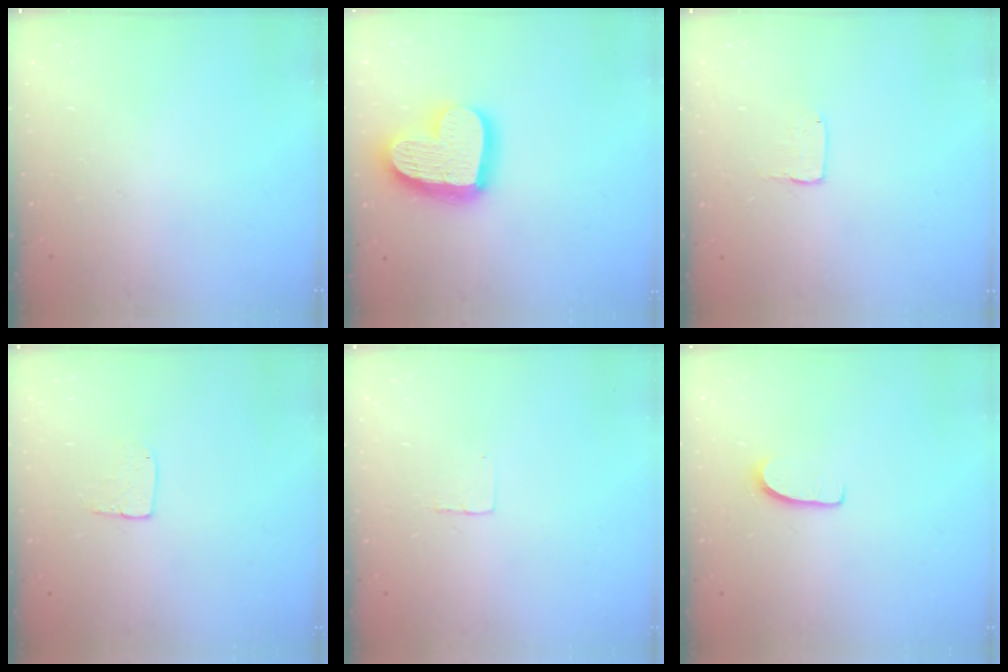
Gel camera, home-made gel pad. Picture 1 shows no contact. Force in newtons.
{"total": 20.5, "press": 20.4, "slide": 1.5}
{"total": 1.7, "press": 1.6, "slide": 0.1}
{"total": 5.6, "press": 5.6, "slide": 0.2}
{"total": 2.3, "press": 2.3, "slide": 0.1}
{"total": 5.8, "press": 5.7, "slide": 0.5}